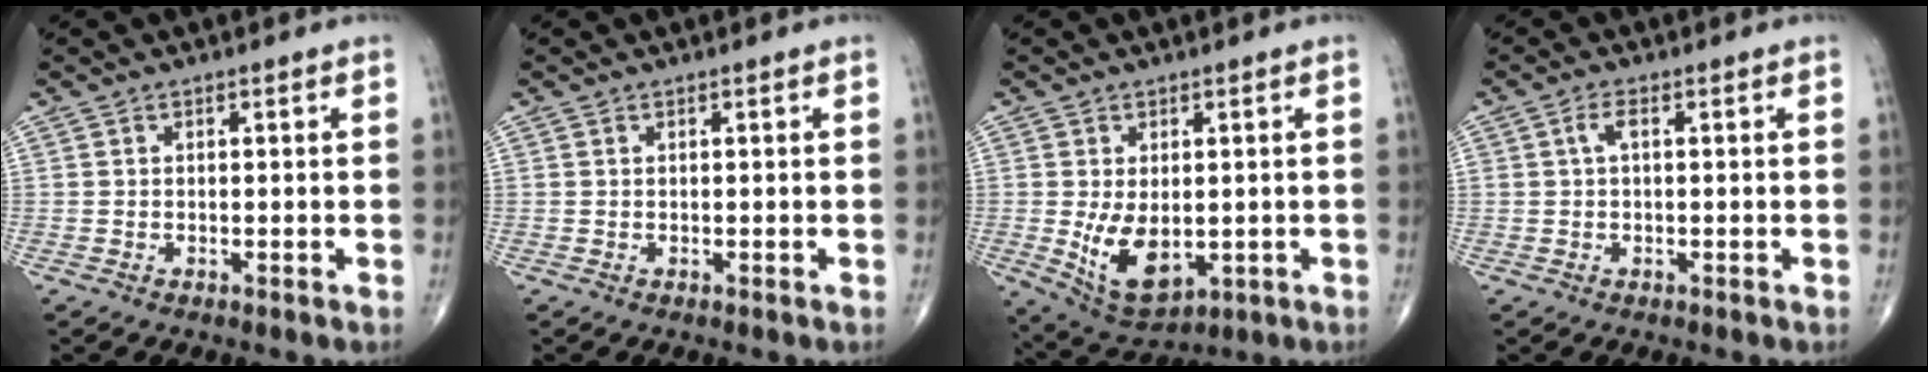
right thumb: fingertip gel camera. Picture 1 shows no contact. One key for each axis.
{"total": 0.0}
{"total": 9.8, "fx": -1.1, "fy": 5.8, "fz": 7.8, "tx": -0.122, "ty": -0.015, "tz": 0.003}
{"total": 2.1, "fx": 0.5, "fy": 1.0, "fz": 1.9, "tx": -0.039, "ty": 0.007, "tz": 0.009}